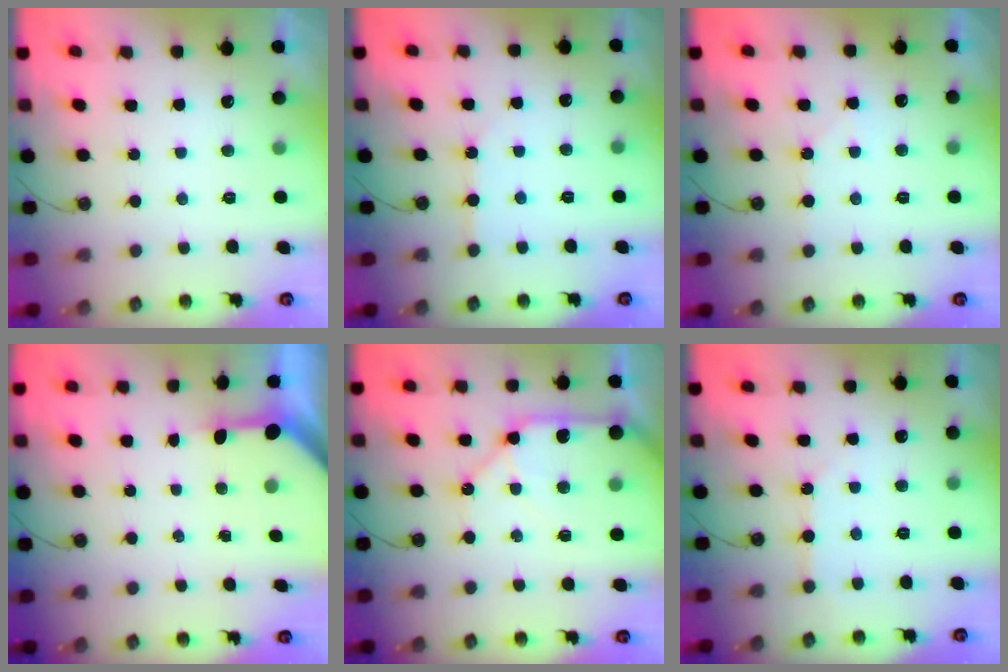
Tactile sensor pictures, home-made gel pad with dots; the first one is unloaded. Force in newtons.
{"total": 3.8, "press": 3.8, "slide": 0.6}
{"total": 4.8, "press": 4.7, "slide": 0.8}
{"total": 3.5, "press": 3.5, "slide": 0.4}
{"total": 12.4, "press": 12.3, "slide": 1.6}
{"total": 2.1, "press": 2.0, "slide": 0.3}